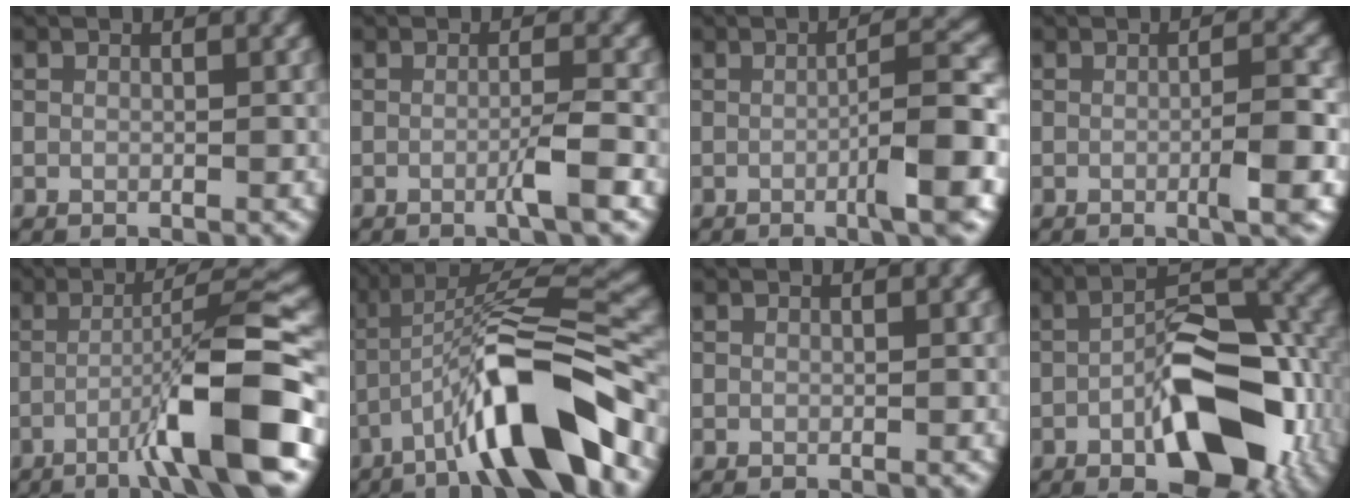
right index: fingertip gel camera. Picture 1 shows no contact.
{"total": 2.4, "force": [-0.9, 0.0, 2.3], "torque": [-0.036, 0.005, -0.023]}
{"total": 5.8, "force": [-1.6, 0.7, 5.5], "torque": [-0.075, 0.014, -0.034]}
{"total": 4.1, "force": [-1.0, 0.6, 4.0], "torque": [-0.057, 0.005, -0.019]}
{"total": 9.8, "force": [-3.7, 1.0, 9.1], "torque": [-0.129, 0.018, -0.066]}
{"total": 11.5, "force": [-6.2, 2.2, 9.5], "torque": [-0.158, 0.020, -0.109]}
{"total": 0.0}
{"total": 11.0, "force": [-3.8, 4.9, 9.1], "torque": [-0.136, 0.006, -0.067]}